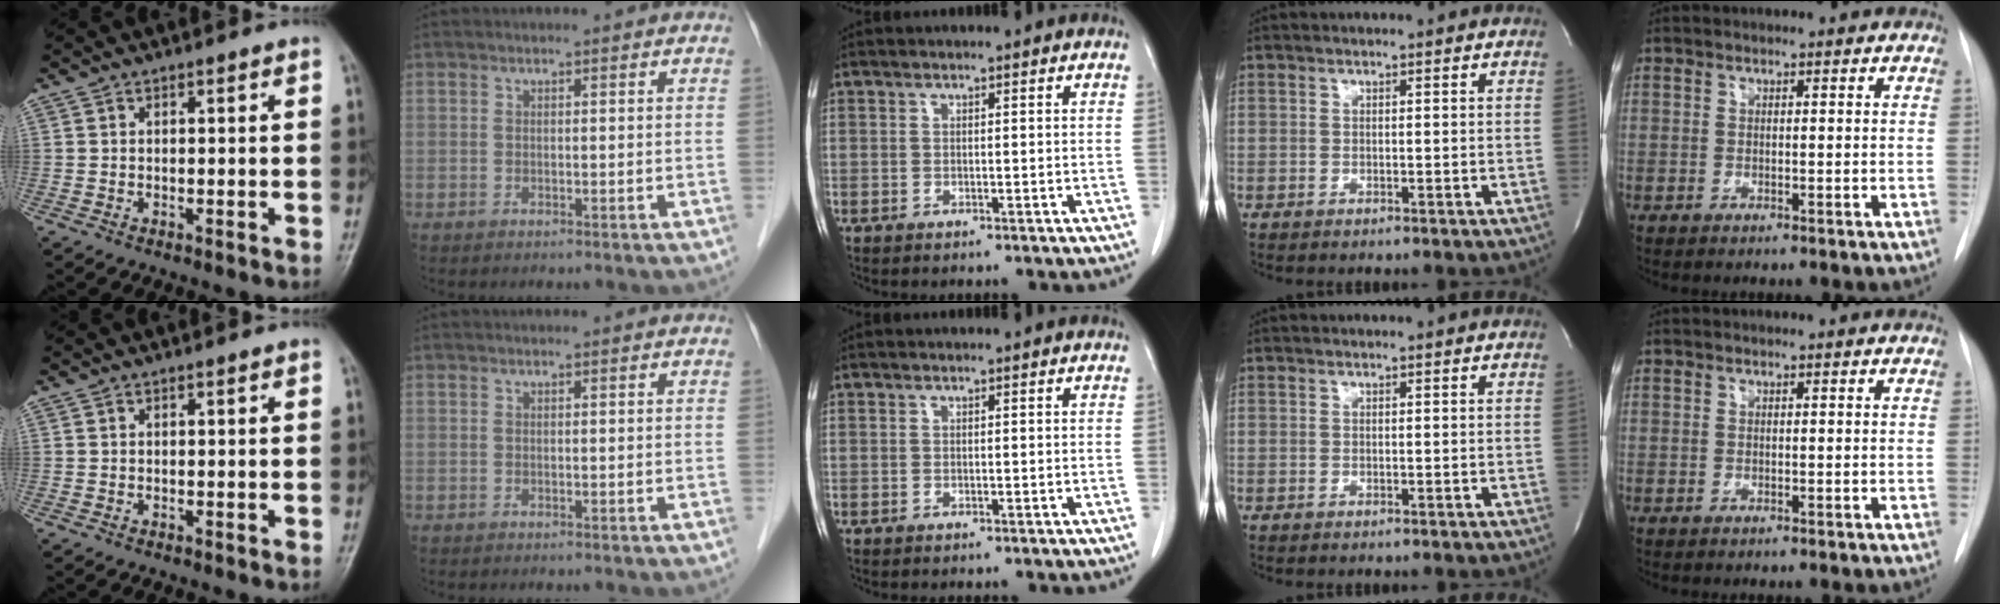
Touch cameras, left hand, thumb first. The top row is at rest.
{}